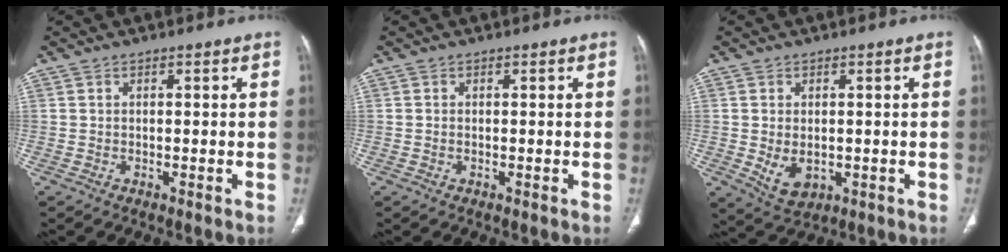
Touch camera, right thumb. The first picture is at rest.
{"total": 0.0}
{"total": 4.7, "force": [-0.6, 3.2, 3.4], "torque": [-0.055, -0.009, 0.006]}